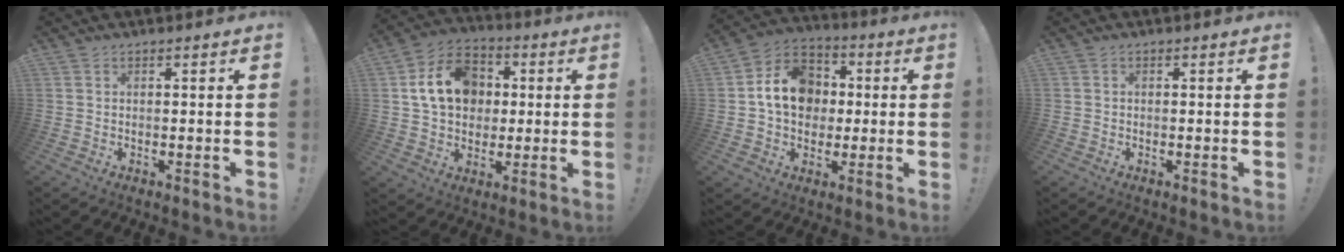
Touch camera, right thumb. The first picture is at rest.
{"total": 15.9, "force": [3.0, 12.7, 9.0], "torque": [-0.139, 0.008, 0.067]}
{"total": 15.0, "force": [1.4, 12.4, 8.3], "torque": [-0.113, 0.013, 0.033]}
{"total": 0.5, "force": [-0.1, -0.2, 0.4], "torque": [-0.014, 0.002, -0.002]}